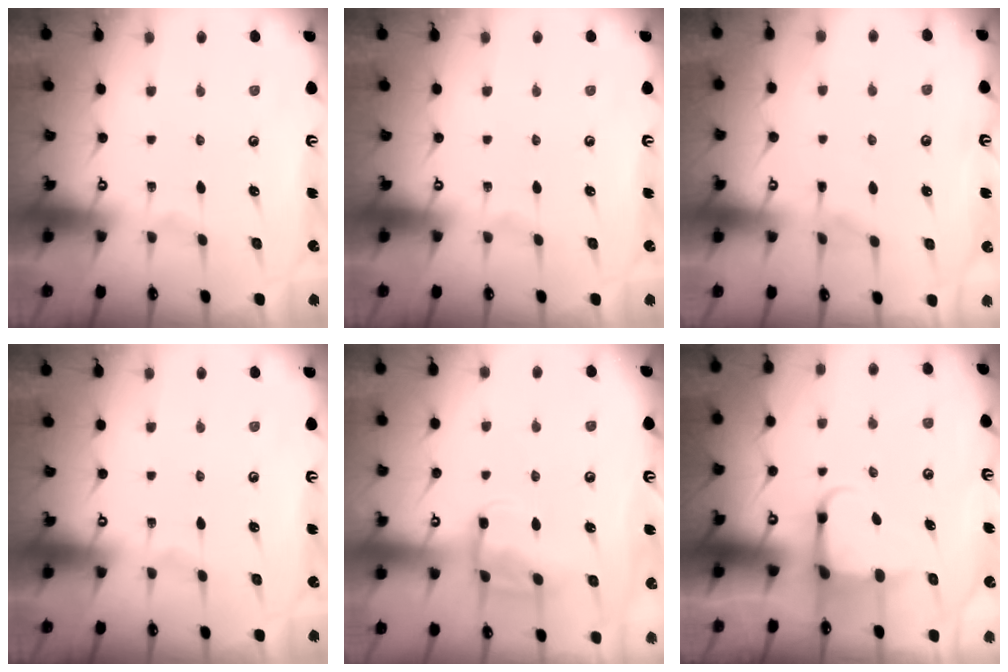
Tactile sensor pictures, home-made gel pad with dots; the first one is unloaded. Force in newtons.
{"total": 0.0}
{"total": 2.8, "press": 2.7, "slide": 0.3}
{"total": 0.0}
{"total": 9.9, "press": 9.8, "slide": 1.1}
{"total": 3.9, "press": 3.8, "slide": 0.9}